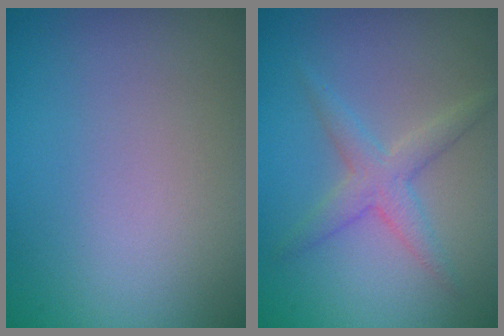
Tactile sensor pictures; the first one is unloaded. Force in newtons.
{"total": 2.6, "press": 2.6, "slide": 0.1}